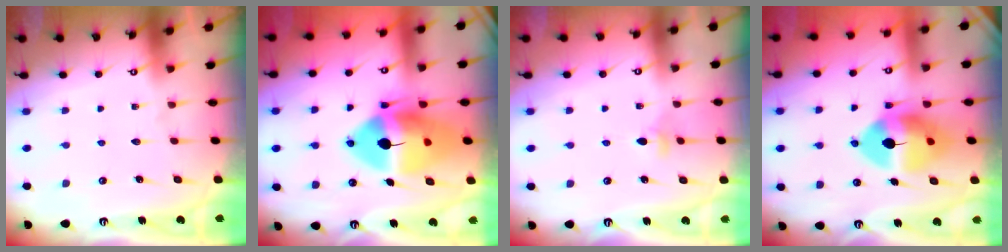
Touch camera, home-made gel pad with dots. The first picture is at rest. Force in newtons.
{"total": 19.4, "press": 19.2, "slide": 2.9}
{"total": 3.7, "press": 3.5, "slide": 0.9}
{"total": 12.9, "press": 12.8, "slide": 1.8}